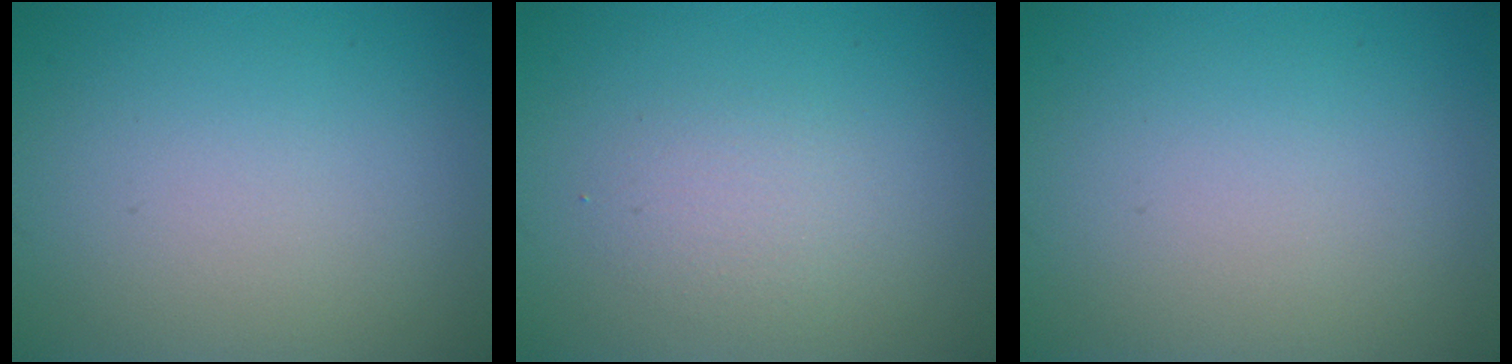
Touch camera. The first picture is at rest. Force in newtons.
{"total": 1.8, "press": 1.8, "slide": 0.1}
{"total": 0.0}